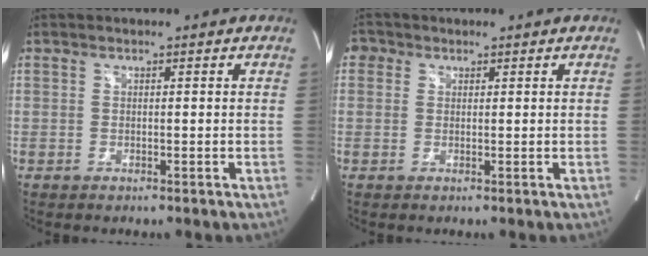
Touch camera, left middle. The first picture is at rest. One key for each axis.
{"total": 2.1, "fx": 1.0, "fy": 1.8, "fz": 0.4, "tx": 0.000, "ty": 0.008, "tz": 0.012}